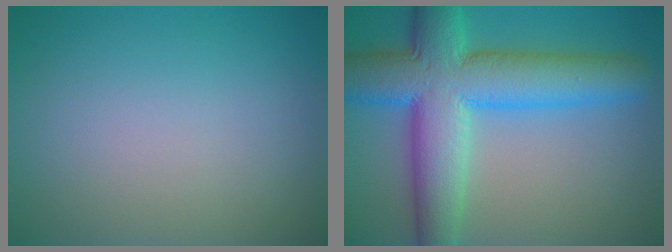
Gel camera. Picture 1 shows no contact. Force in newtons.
{"total": 11.0, "press": 11.0, "slide": 0.2}